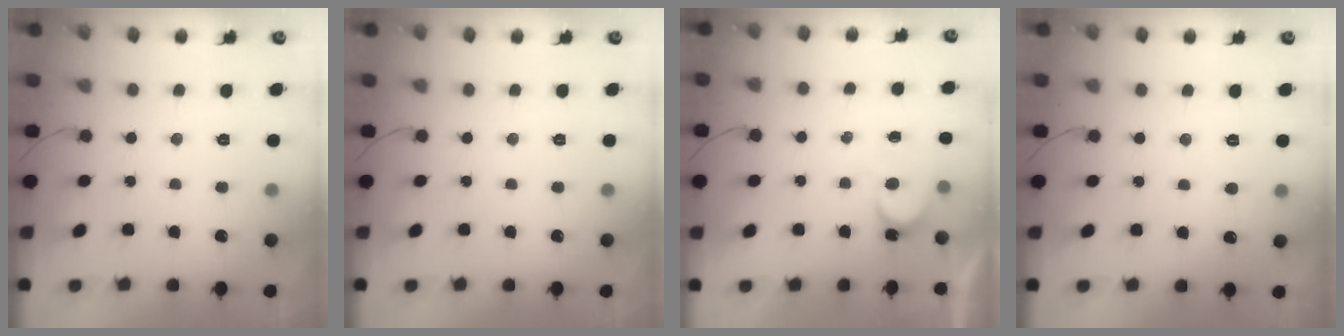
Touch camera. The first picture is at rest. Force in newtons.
{"total": 0.0}
{"total": 6.1, "press": 6.1, "slide": 0.3}
{"total": 3.7, "press": 3.7, "slide": 0.3}